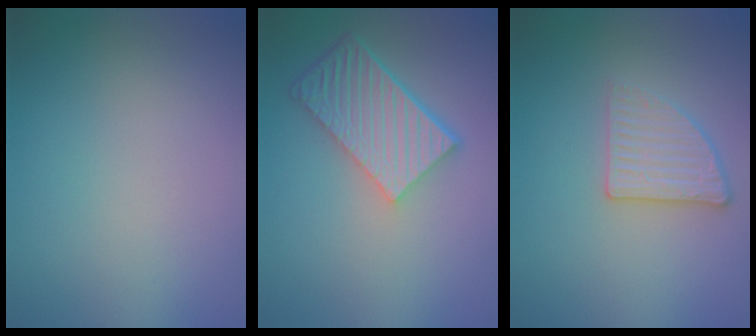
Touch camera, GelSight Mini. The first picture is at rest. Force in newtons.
{"total": 6.2, "press": 4.3, "slide": 4.5}
{"total": 2.7, "press": 2.5, "slide": 1.0}